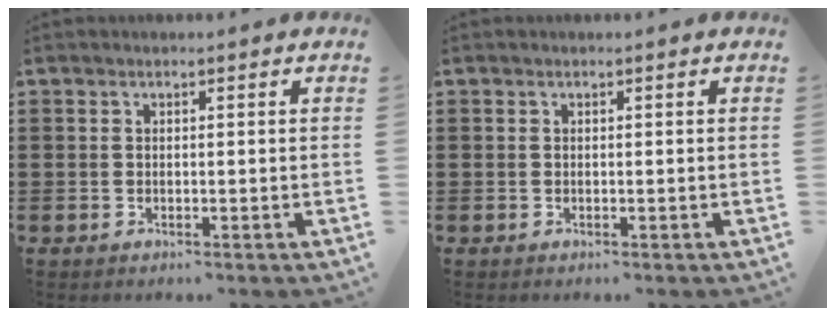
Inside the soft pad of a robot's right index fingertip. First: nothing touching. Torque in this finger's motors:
{"motor_torque": [-0.02, -0.02, 0.00, -0.01]}